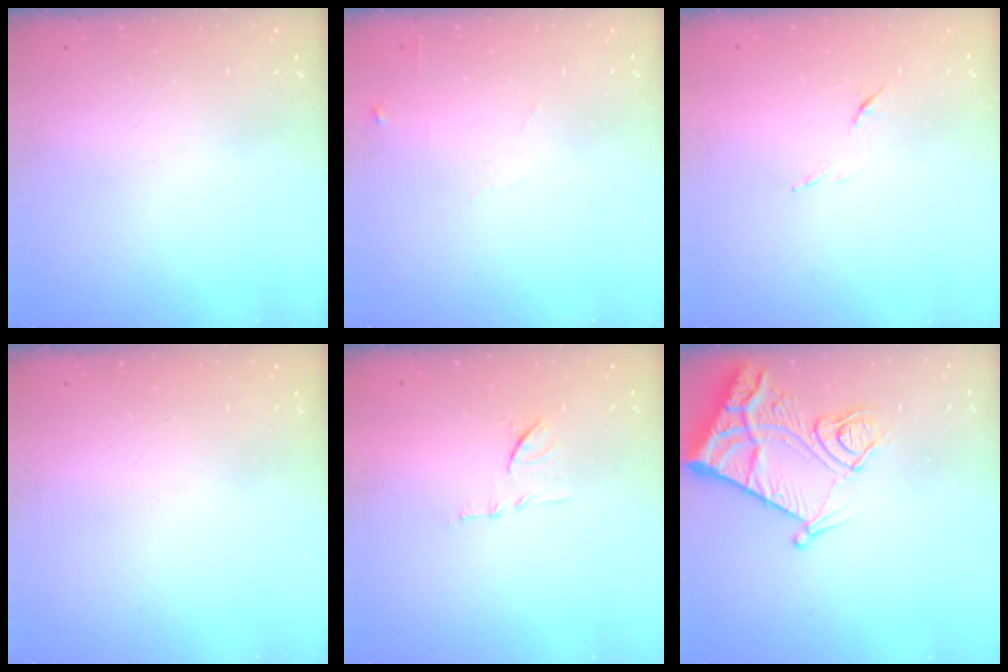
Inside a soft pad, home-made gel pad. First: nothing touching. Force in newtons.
{"total": 4.6, "press": 4.6, "slide": 0.6}
{"total": 6.8, "press": 6.8, "slide": 0.8}
{"total": 0.0}
{"total": 8.7, "press": 8.7, "slide": 0.3}
{"total": 13.7, "press": 13.7, "slide": 1.4}